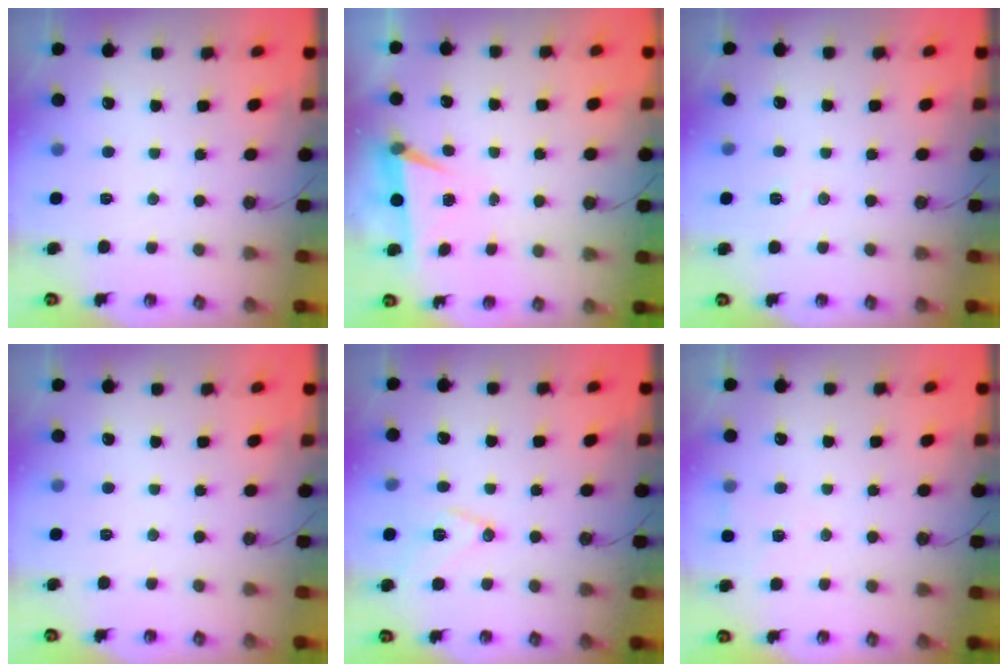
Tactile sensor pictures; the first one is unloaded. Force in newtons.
{"total": 5.6, "press": 3.2, "slide": 4.6}
{"total": 5.7, "press": 5.1, "slide": 2.5}
{"total": 0.0}
{"total": 11.8, "press": 11.3, "slide": 3.2}
{"total": 5.2, "press": 4.9, "slide": 1.5}